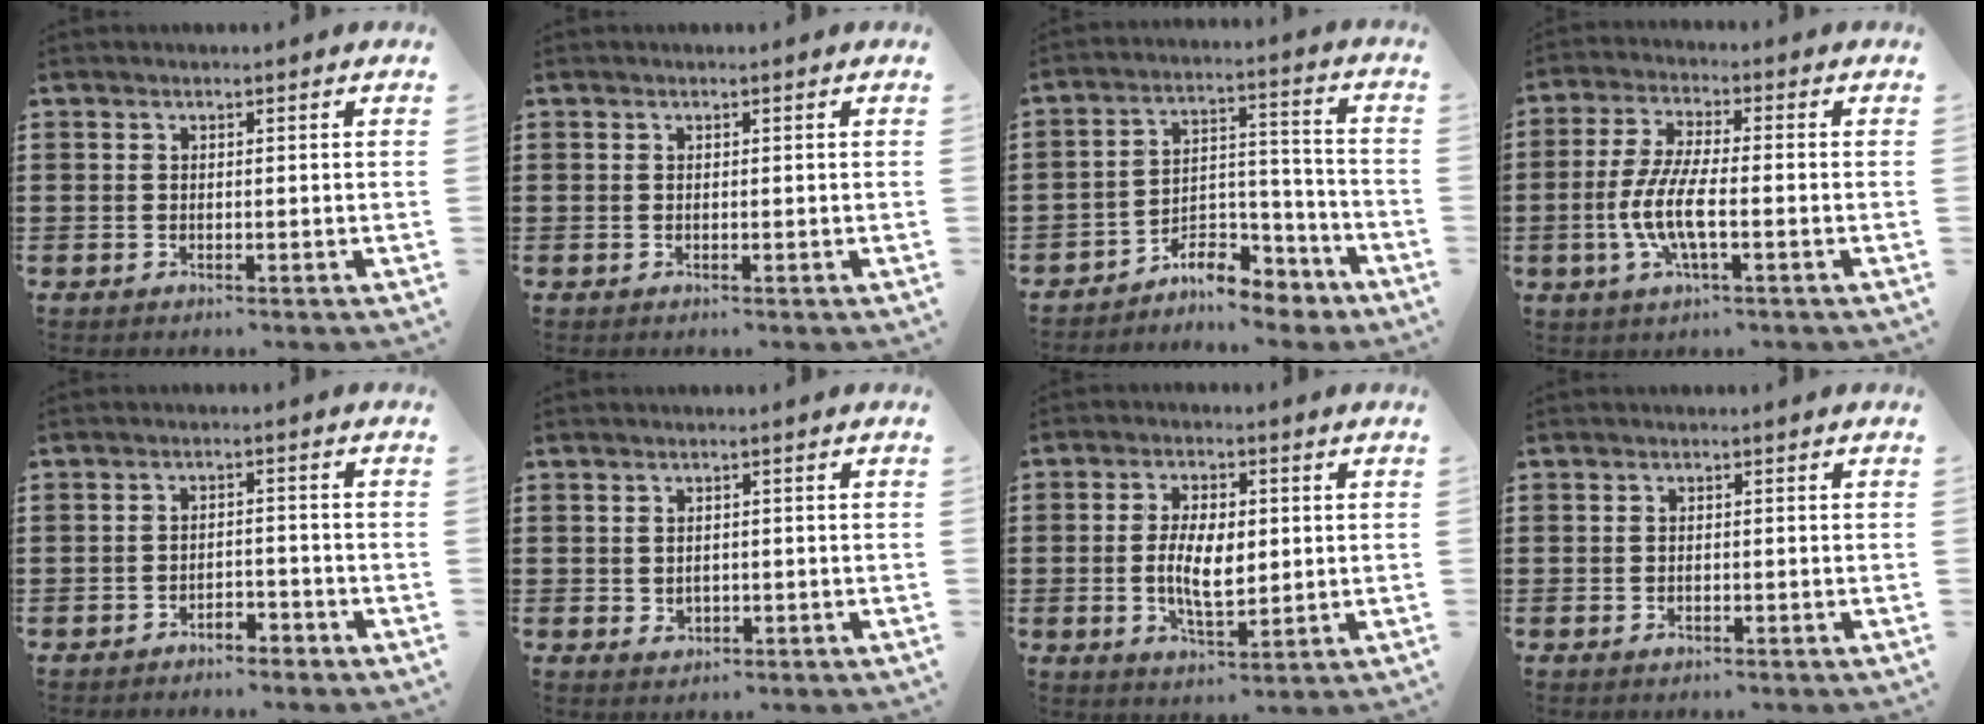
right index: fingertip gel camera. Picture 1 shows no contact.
{"total": 0.0}
{"total": 7.5, "force": [-6.6, 2.8, 2.0], "torque": [-0.026, 0.025, -0.126]}
{"total": 7.5, "force": [-2.2, 1.9, 6.9], "torque": [-0.157, -0.013, -0.050]}
{"total": 2.5, "force": [-2.4, 0.5, 0.4], "torque": [-0.014, 0.002, -0.050]}
{"total": 1.4, "force": [0.1, 1.2, 0.8], "torque": [-0.017, 0.005, 0.001]}
{"total": 6.9, "force": [0.1, 3.3, 6.0], "torque": [-0.118, 0.003, -0.003]}
{"total": 0.7, "force": [-0.4, 0.5, 0.4], "torque": [-0.009, -0.001, -0.007]}